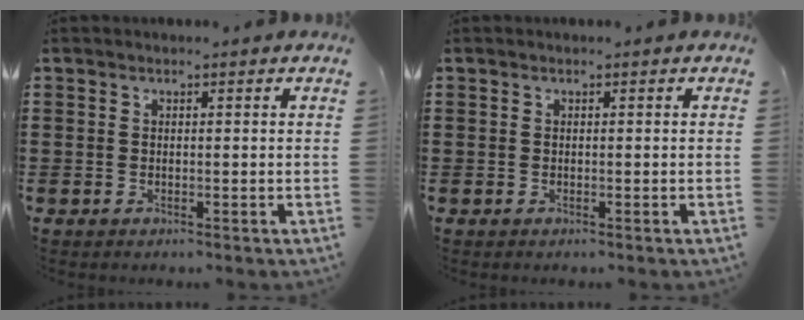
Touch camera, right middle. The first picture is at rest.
{"total": 0.0}